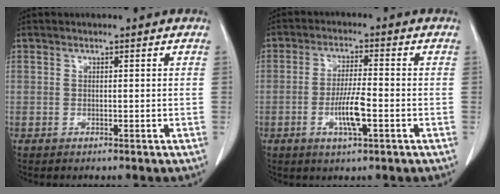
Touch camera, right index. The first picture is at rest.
{"total": 6.1, "force": [-2.0, 0.7, 5.7], "torque": [-0.112, -0.005, -0.035]}